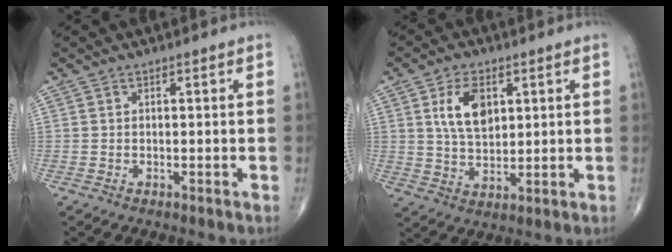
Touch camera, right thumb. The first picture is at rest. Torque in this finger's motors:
{"motor_torque": [1.09, 1.31, 0.63, 0.04, 0.07]}